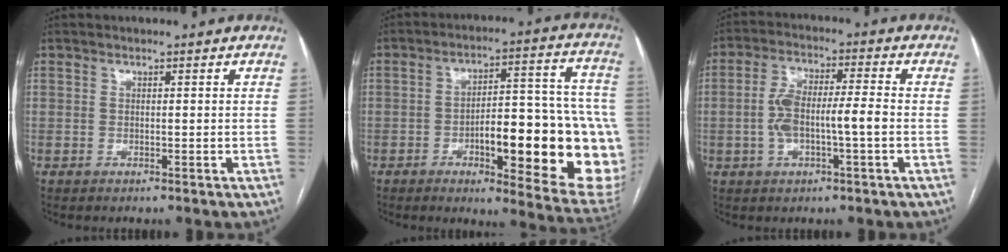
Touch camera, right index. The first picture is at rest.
{"total": 23.5, "force": [-5.6, 5.9, 22.0], "torque": [-0.214, 0.024, -0.056]}
{"total": 8.1, "force": [-1.3, 1.8, 7.8], "torque": [-0.157, 0.020, -0.024]}